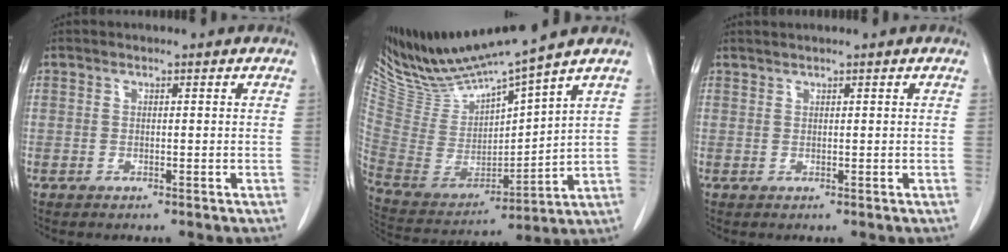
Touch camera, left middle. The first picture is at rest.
{"total": 14.0, "force": [12.8, -0.9, 5.5], "torque": [-0.111, -0.024, 0.259]}
{"total": 0.7, "force": [0.7, -0.2, 0.2], "torque": [-0.007, 0.005, 0.018]}